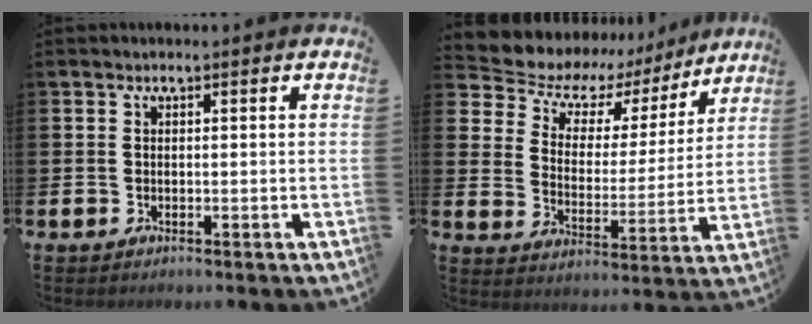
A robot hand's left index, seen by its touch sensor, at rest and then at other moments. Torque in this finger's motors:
{"motor_torque": [1.09, -1.06, 0.14, 0.00]}